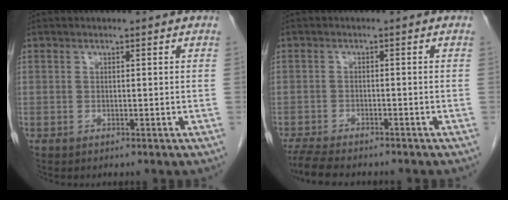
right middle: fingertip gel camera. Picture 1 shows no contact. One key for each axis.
{"total": 7.8, "fx": -6.7, "fy": 1.6, "fz": 3.6, "tx": -0.059, "ty": -0.016, "tz": -0.107}